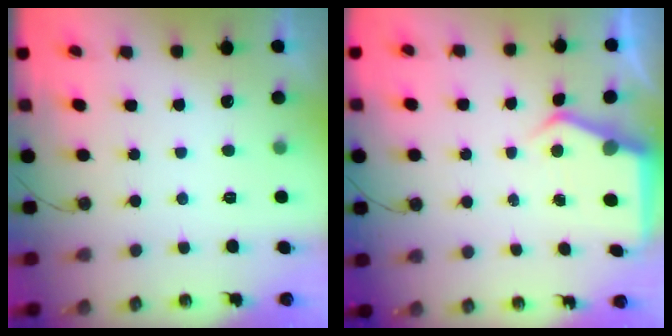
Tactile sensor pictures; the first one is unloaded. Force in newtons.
{"total": 4.5, "press": 4.5, "slide": 0.7}